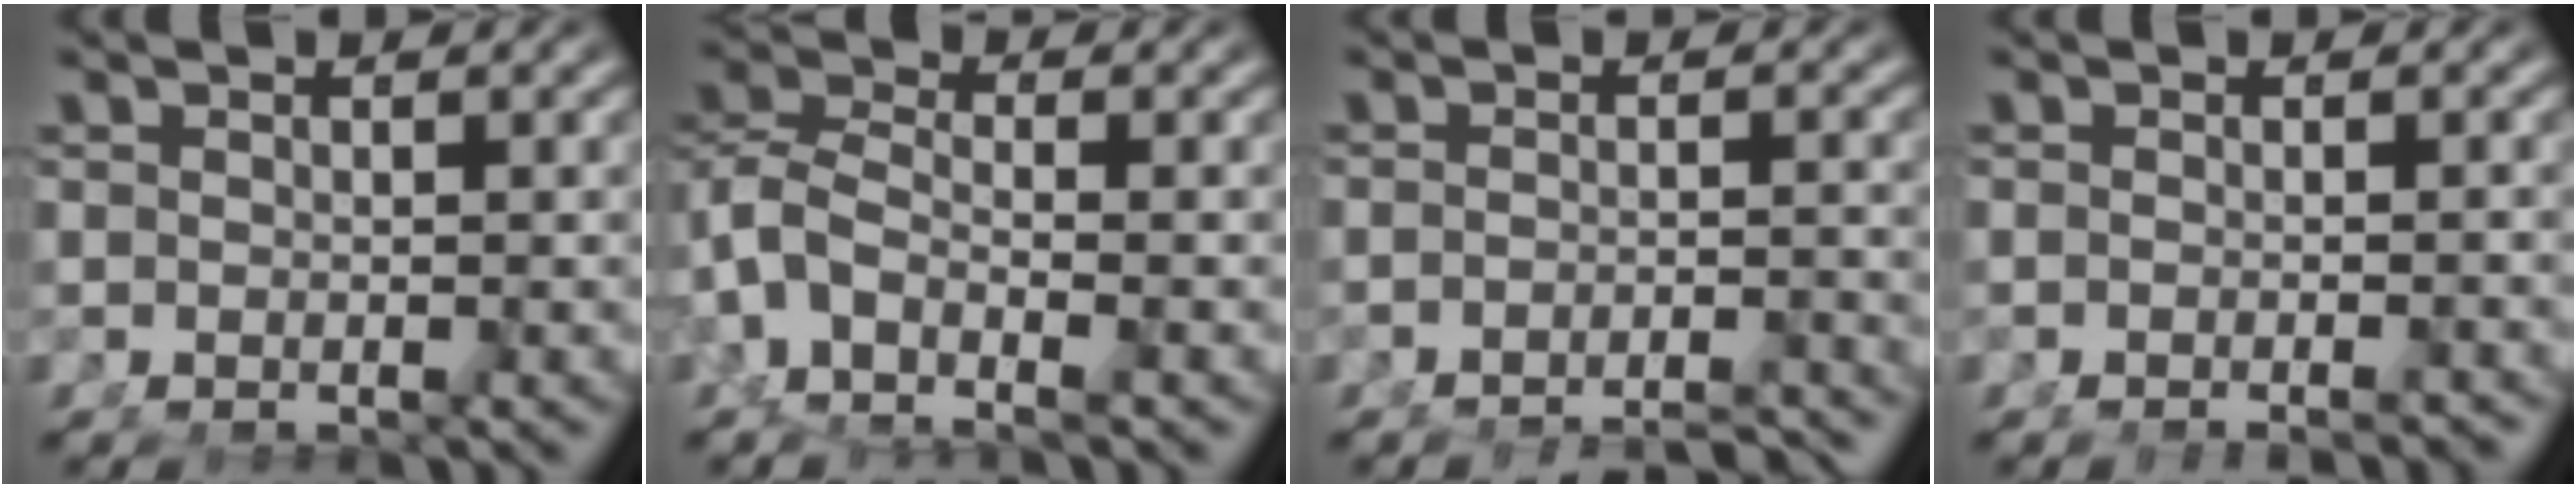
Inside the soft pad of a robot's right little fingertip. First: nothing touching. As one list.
[{"total": 7.4, "force": [-2.1, 5.9, 3.8], "torque": [-0.113, -0.026, -0.037]}, {"total": 7.4, "force": [-7.2, 0.8, 1.4], "torque": [-0.004, -0.013, -0.111]}, {"total": 2.3, "force": [-2.2, 0.3, 0.7], "torque": [-0.009, -0.003, -0.031]}]